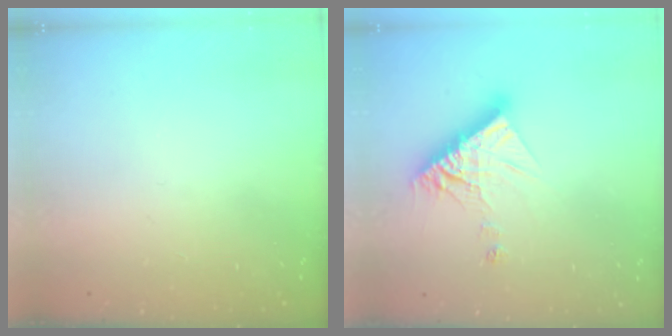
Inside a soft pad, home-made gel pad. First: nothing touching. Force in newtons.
{"total": 12.4, "press": 12.3, "slide": 1.0}